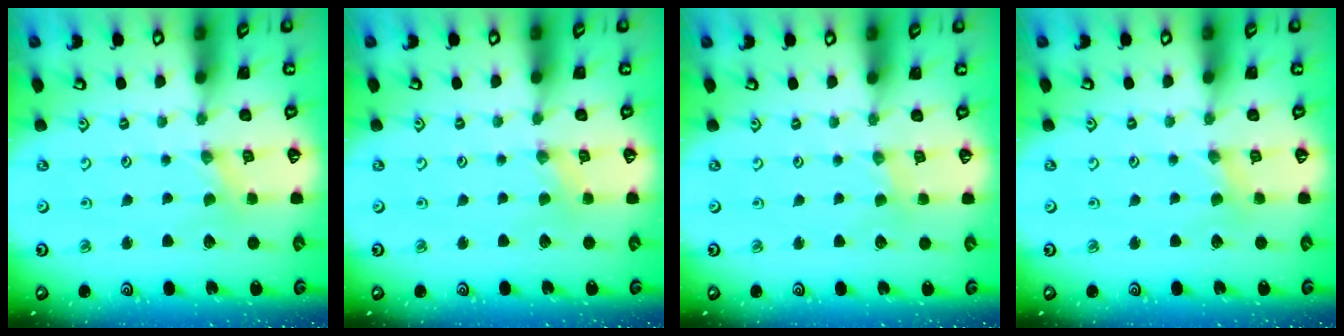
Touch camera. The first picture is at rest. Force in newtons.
{"total": 1.3, "press": 1.3, "slide": 0.2}
{"total": 1.2, "press": 1.2, "slide": 0.2}
{"total": 1.8, "press": 1.8, "slide": 0.4}